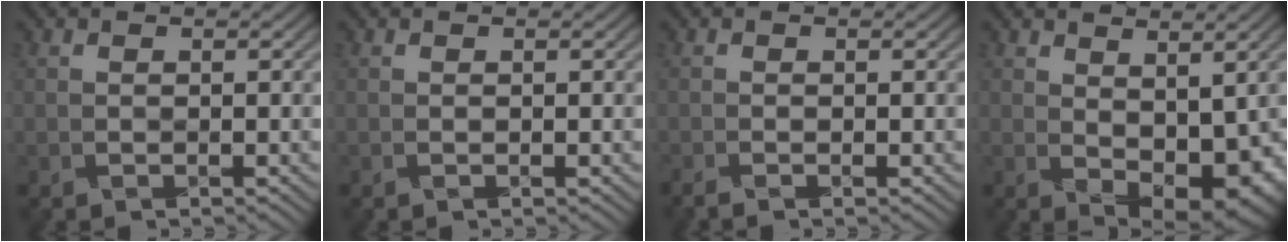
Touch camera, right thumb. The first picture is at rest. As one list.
[{"total": 0.0}, {"total": 0.9, "force": [-0.7, 0.2, 0.5], "torque": [-0.015, -0.002, -0.015]}, {"total": 7.7, "force": [0.2, 3.9, 6.7], "torque": [-0.091, -0.007, 0.016]}]